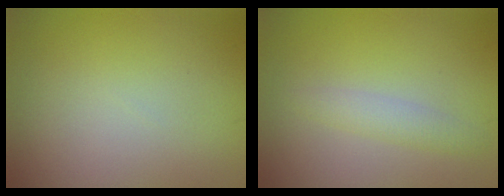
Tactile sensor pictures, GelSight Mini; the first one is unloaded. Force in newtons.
{"total": 1.7, "press": 1.7, "slide": 0.1}